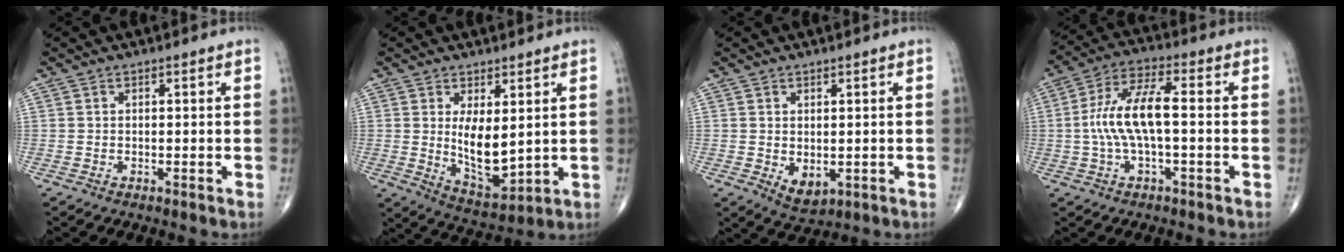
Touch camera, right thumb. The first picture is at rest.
{"total": 9.5, "force": [1.4, 4.3, 8.4], "torque": [-0.120, -0.031, 0.042]}
{"total": 4.2, "force": [-0.5, 2.6, 3.3], "torque": [-0.044, -0.007, 0.008]}
{"total": 11.0, "force": [-0.6, 3.7, 10.3], "torque": [-0.219, 0.033, -0.015]}